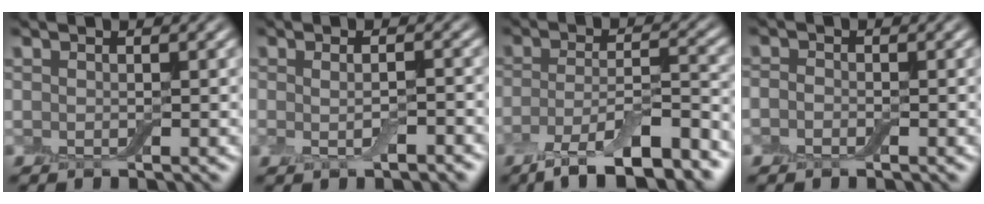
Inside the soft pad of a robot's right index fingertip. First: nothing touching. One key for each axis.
{"total": 2.0, "fx": -0.3, "fy": 0.5, "fz": 1.9, "tx": -0.040, "ty": -0.005, "tz": -0.007}
{"total": 9.3, "fx": -6.3, "fy": 2.6, "fz": 6.3, "tx": -0.111, "ty": -0.007, "tz": -0.112}
{"total": 1.0, "fx": -0.6, "fy": 0.7, "fz": 0.5, "tx": -0.009, "ty": 0.002, "tz": -0.017}